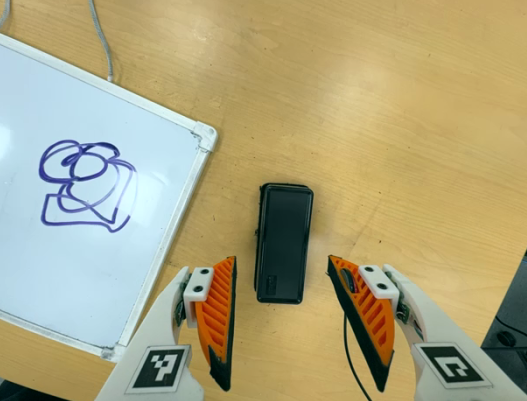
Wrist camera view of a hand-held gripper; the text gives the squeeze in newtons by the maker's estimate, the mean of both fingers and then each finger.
{"total": 0.0}